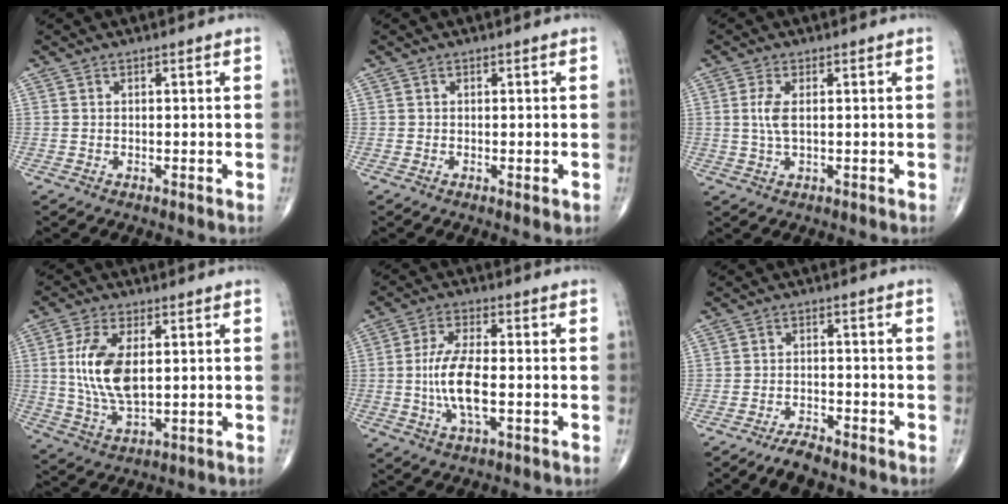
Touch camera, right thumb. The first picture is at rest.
{"total": 1.2, "force": [-0.3, 0.4, 1.1], "torque": [-0.012, -0.003, -0.004]}
{"total": 2.4, "force": [0.4, 0.8, 2.2], "torque": [-0.056, 0.000, 0.013]}
{"total": 11.7, "force": [1.7, 5.7, 10.1], "torque": [-0.206, -0.011, 0.039]}
{"total": 9.6, "force": [-1.1, 3.5, 8.9], "torque": [-0.188, 0.002, -0.022]}
{"total": 3.9, "force": [-3.4, 0.9, 1.8], "torque": [-0.039, 0.010, -0.063]}